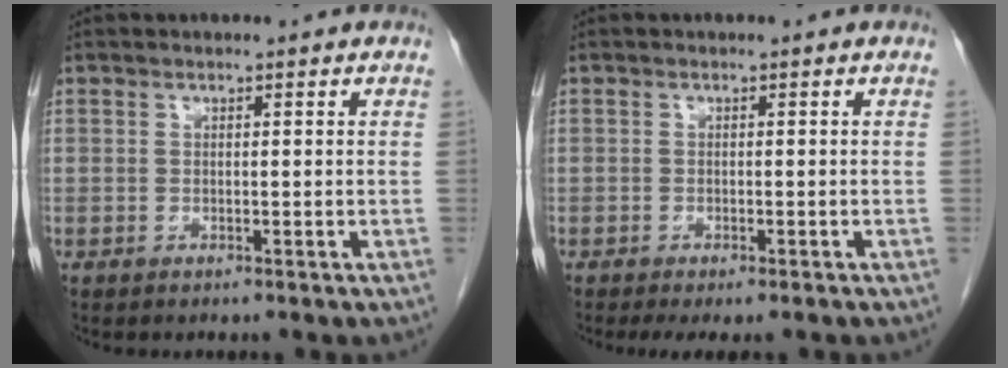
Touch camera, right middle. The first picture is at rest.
{"total": 4.4, "force": [-3.2, 1.5, 2.5], "torque": [-0.039, -0.012, -0.045]}